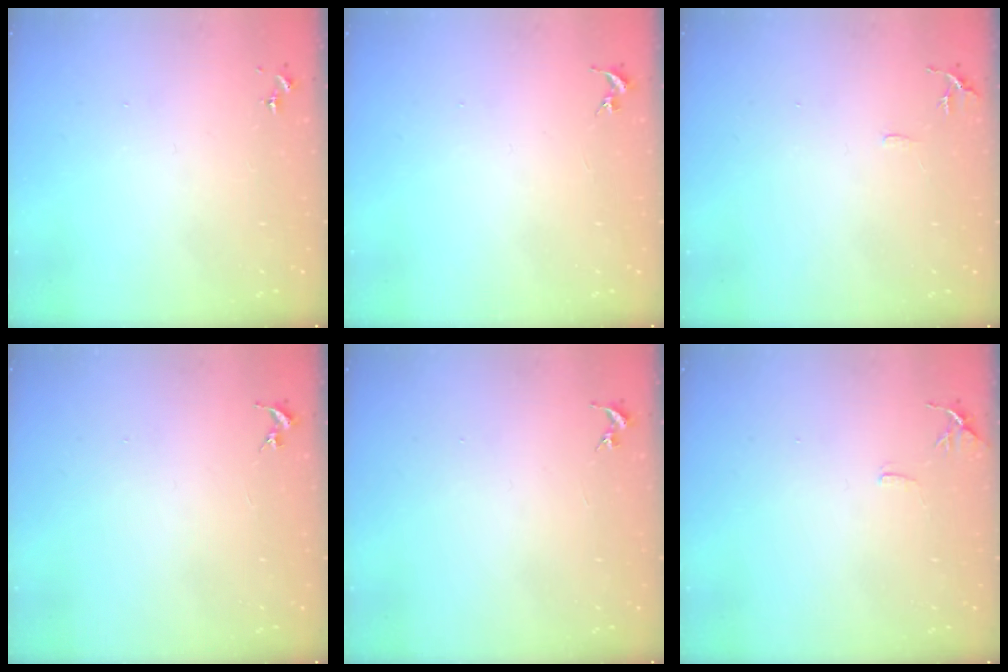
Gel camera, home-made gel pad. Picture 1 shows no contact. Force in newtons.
{"total": 0.0}
{"total": 6.4, "press": 6.4, "slide": 0.6}
{"total": 0.0}
{"total": 0.0}
{"total": 6.2, "press": 6.1, "slide": 0.7}